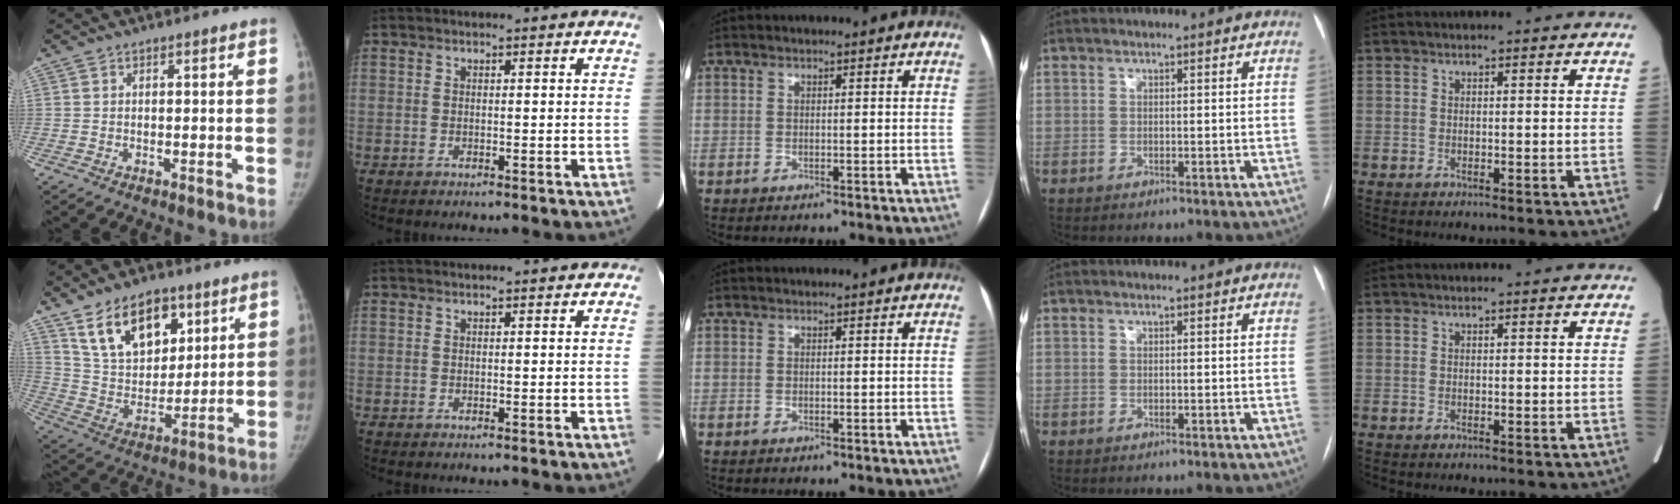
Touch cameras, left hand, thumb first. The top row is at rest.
{"thumb": {"total": 17.0, "force": [9.6, 10.2, 9.7], "torque": [-0.117, -0.044, 0.181]}, "index": {"total": 1.6, "force": [1.3, 0.4, 0.7], "torque": [-0.010, 0.019, 0.013]}}